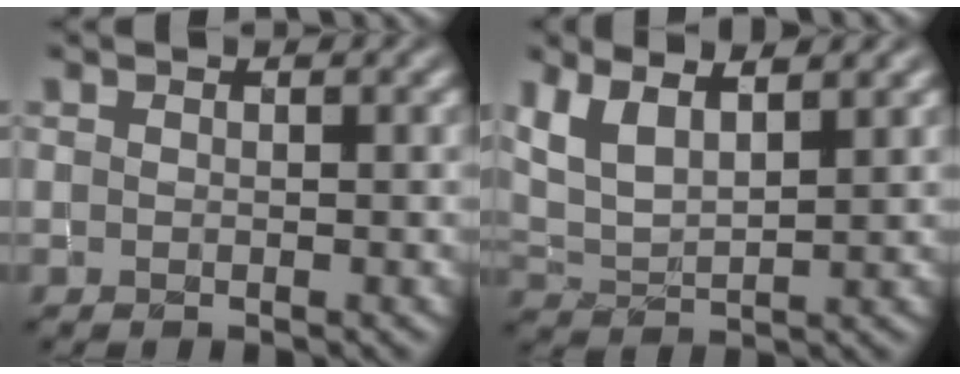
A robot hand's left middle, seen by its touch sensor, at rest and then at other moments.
{"total": 4.9, "force": [3.2, 1.8, 3.3], "torque": [-0.079, 0.008, 0.061]}